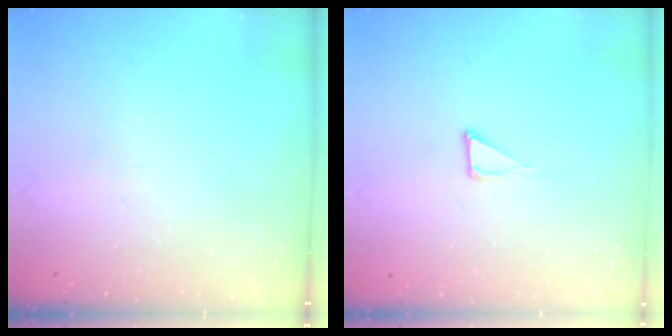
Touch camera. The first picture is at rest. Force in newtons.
{"total": 2.3, "press": 2.3, "slide": 0.1}